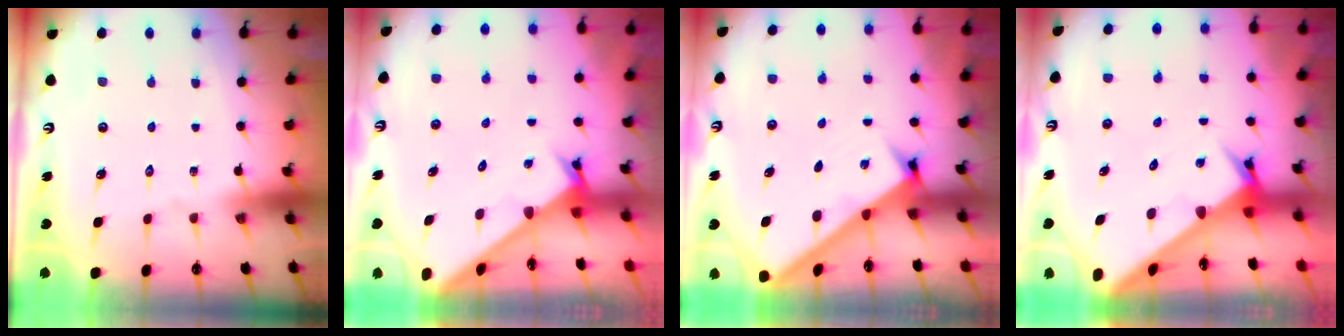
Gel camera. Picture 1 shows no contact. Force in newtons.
{"total": 2.4, "press": 2.4, "slide": 0.2}
{"total": 2.9, "press": 2.9, "slide": 0.4}
{"total": 3.6, "press": 3.5, "slide": 0.3}